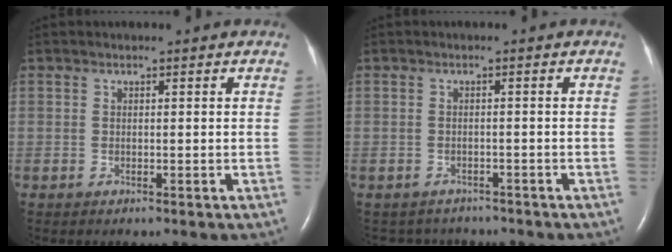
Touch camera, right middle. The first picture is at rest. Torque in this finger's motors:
{"motor_torque": [0.21, -0.22, -0.02, 0.00]}